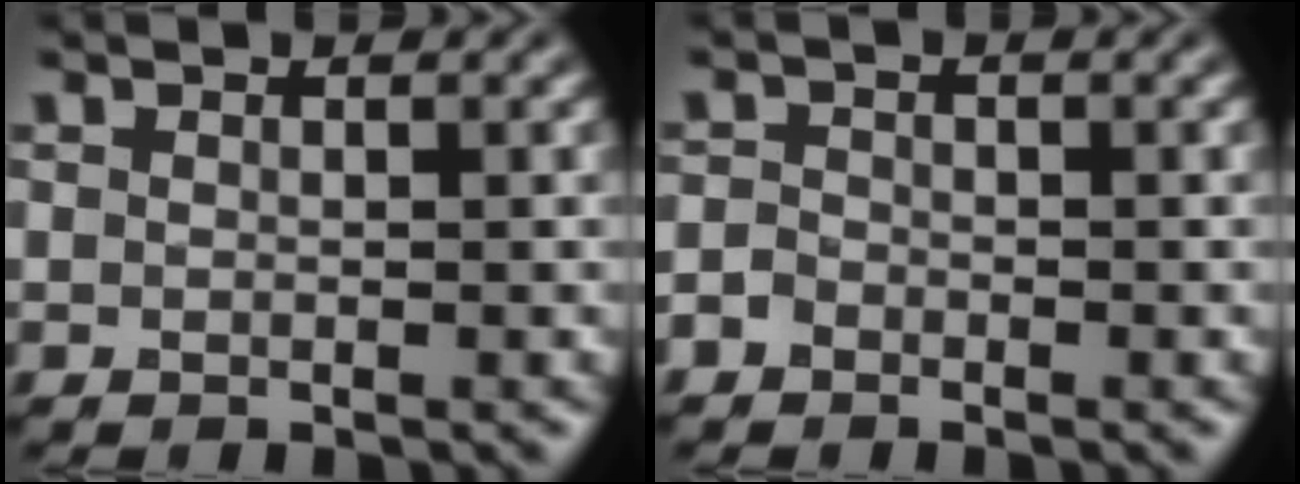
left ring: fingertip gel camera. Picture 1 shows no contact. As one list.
[{"total": 1.3, "force": [-0.9, 0.9, 0.2], "torque": [-0.002, 0.002, -0.022]}]